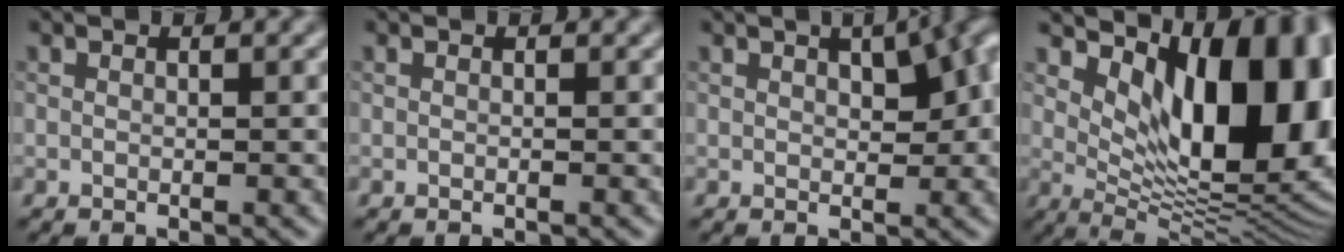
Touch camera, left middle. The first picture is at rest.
{"total": 0.0}
{"total": 7.2, "force": [2.0, 3.7, 5.8], "torque": [-0.058, 0.017, 0.031]}
{"total": 13.8, "force": [4.1, 6.8, 11.3], "torque": [-0.137, -0.004, 0.072]}